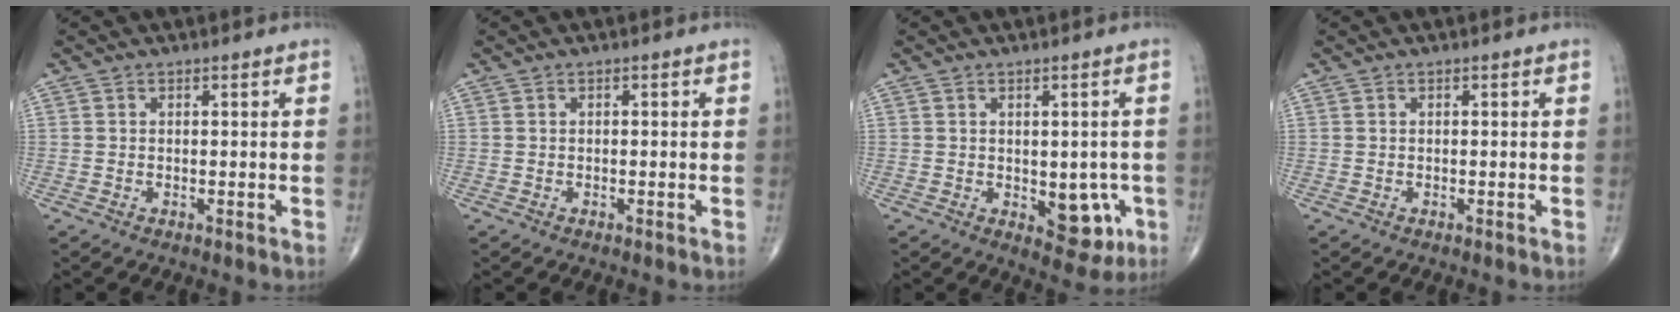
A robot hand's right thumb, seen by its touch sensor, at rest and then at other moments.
{"total": 0.0}
{"total": 7.3, "force": [-1.6, 4.3, 5.7], "torque": [-0.030, 0.000, -0.009]}
{"total": 0.0}